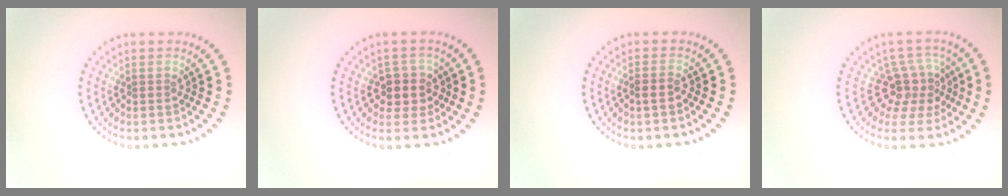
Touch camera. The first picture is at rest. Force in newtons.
{"total": 2.6, "press": 2.3, "slide": 1.1}
{"total": 0.7, "press": 0.7, "slide": 0.3}
{"total": 3.7, "press": 2.7, "slide": 2.5}